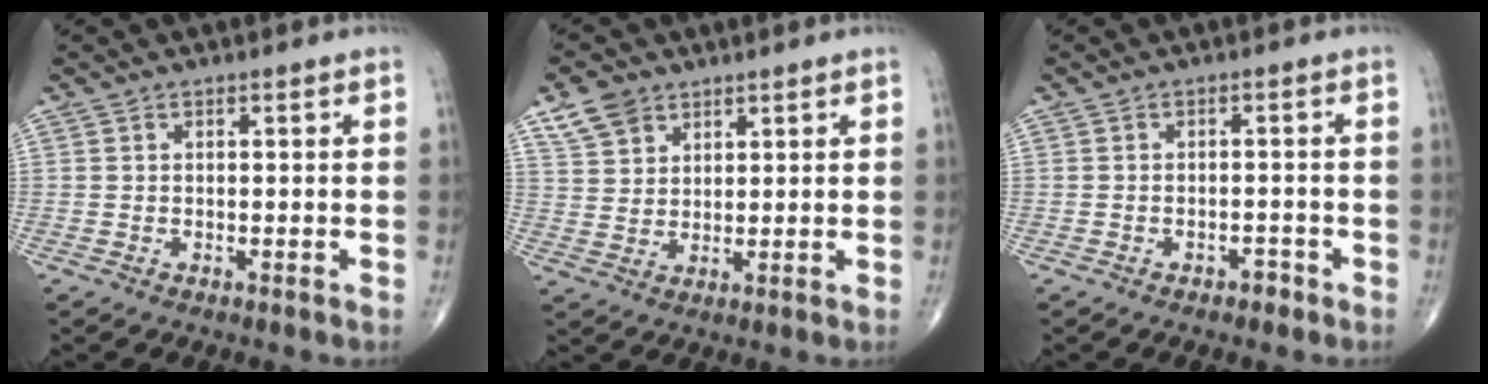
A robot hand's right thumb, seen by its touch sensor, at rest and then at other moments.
{"total": 6.0, "force": [3.9, 4.0, 2.2], "torque": [-0.028, -0.014, 0.082]}
{"total": 1.9, "force": [-1.3, 1.1, 0.8], "torque": [-0.011, 0.010, -0.017]}